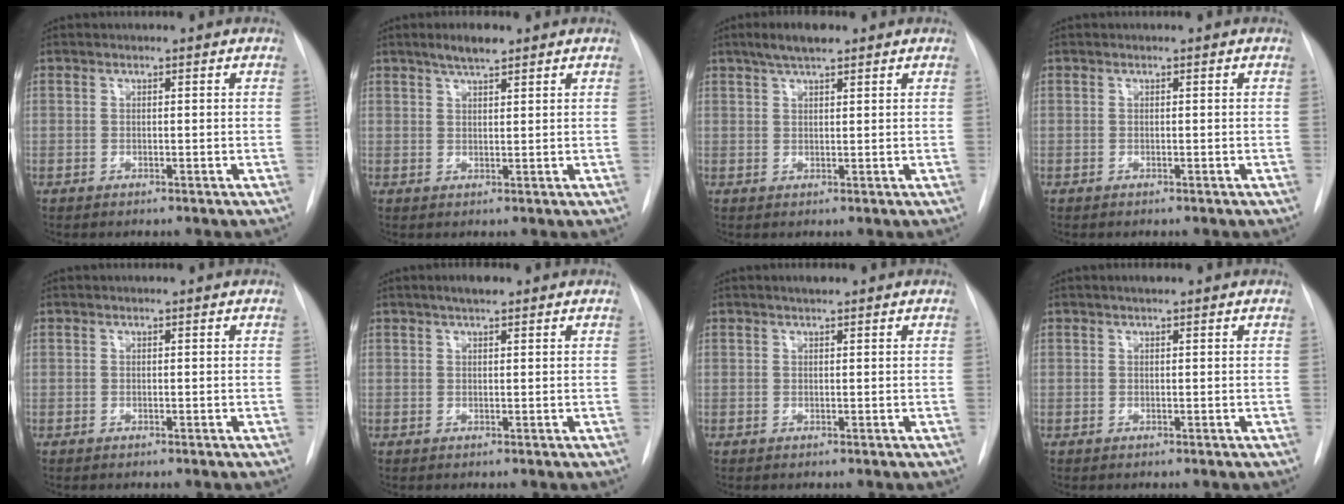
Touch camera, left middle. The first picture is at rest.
{"total": 3.6, "force": [2.7, 0.8, 2.2], "torque": [-0.042, 0.006, 0.047]}
{"total": 4.4, "force": [3.1, 1.1, 2.8], "torque": [-0.055, 0.012, 0.054]}
{"total": 0.0}
{"total": 0.0}
{"total": 2.4, "force": [1.7, 0.6, 1.6], "torque": [-0.028, 0.008, 0.026]}
{"total": 1.2, "force": [1.0, 0.3, 0.7], "torque": [-0.014, 0.005, 0.016]}
{"total": 0.9, "force": [0.7, 0.2, 0.6], "torque": [-0.012, 0.006, 0.011]}